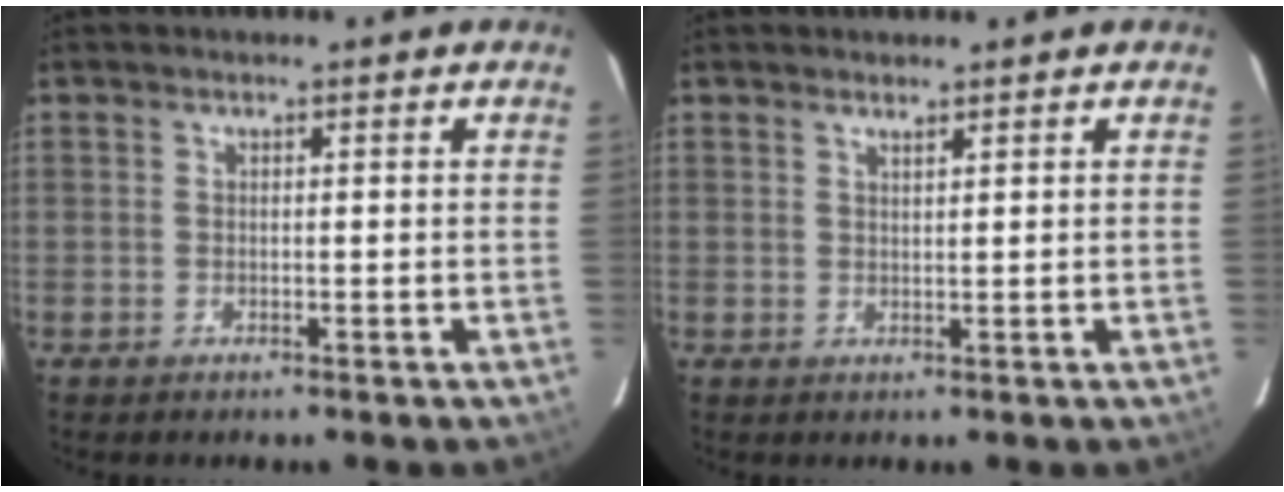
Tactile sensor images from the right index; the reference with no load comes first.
{"total": 1.1, "force": [1.0, -0.2, 0.5], "torque": [-0.010, 0.000, 0.017]}